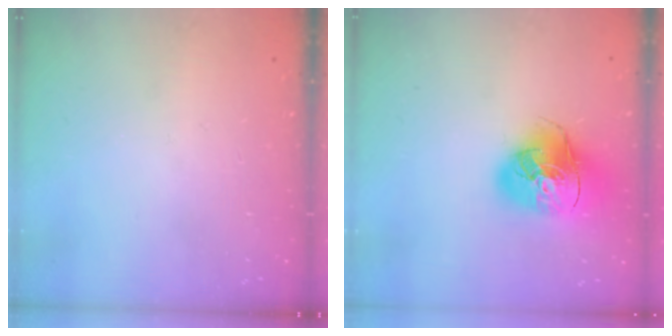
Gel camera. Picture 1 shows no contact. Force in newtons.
{"total": 17.7, "press": 17.5, "slide": 2.5}